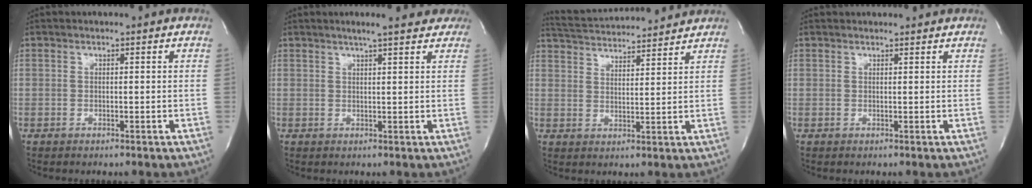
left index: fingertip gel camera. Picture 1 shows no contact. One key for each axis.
{"total": 7.6, "fx": 6.3, "fy": 1.4, "fz": 4.0, "tx": -0.050, "ty": 0.013, "tz": 0.070}
{"total": 12.7, "fx": 12.1, "fy": 1.2, "fz": 3.5, "tx": -0.071, "ty": 0.024, "tz": 0.181}
{"total": 3.6, "fx": 3.5, "fy": 0.4, "fz": 0.7, "tx": -0.010, "ty": 0.021, "tz": 0.041}